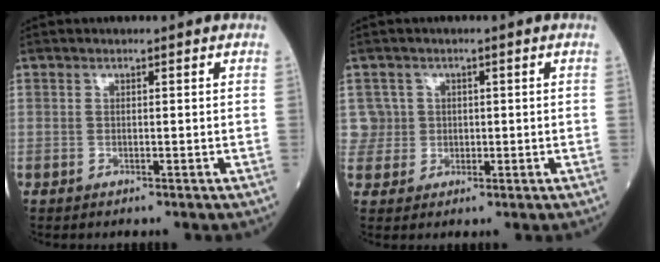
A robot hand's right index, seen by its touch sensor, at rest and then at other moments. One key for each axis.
{"total": 3.8, "fx": 0.9, "fy": 3.6, "fz": -0.7, "tx": 0.034, "ty": 0.009, "tz": 0.015}